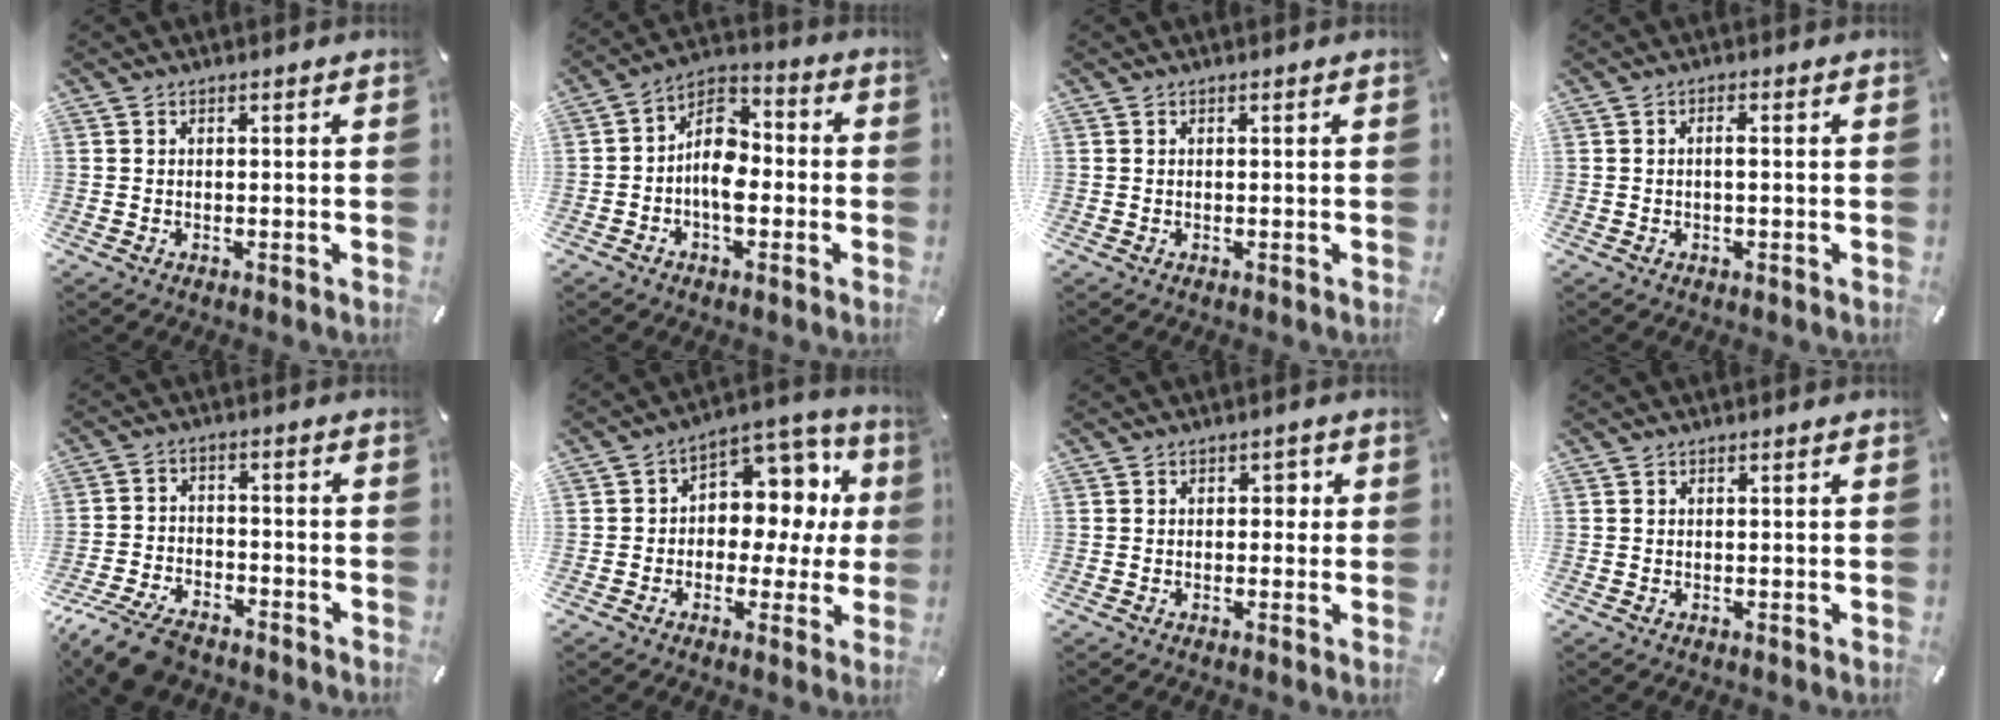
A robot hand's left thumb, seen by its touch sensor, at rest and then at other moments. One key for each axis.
{"total": 10.0, "fx": -2.2, "fy": 6.5, "fz": 7.2, "tx": -0.140, "ty": 0.010, "tz": -0.040}
{"total": 0.0}
{"total": 1.6, "fx": -0.2, "fy": 0.4, "fz": 1.6, "tx": -0.031, "ty": 0.001, "tz": -0.005}
{"total": 9.6, "fx": -7.6, "fy": 4.0, "fz": 4.3, "tx": -0.088, "ty": 0.038, "tz": -0.146}
{"total": 10.4, "fx": 1.7, "fy": 8.1, "fz": 6.2, "tx": -0.079, "ty": -0.019, "tz": 0.032}
{"total": 2.1, "fx": 0.1, "fy": 1.6, "fz": 1.3, "tx": -0.013, "ty": 0.004, "tz": -0.006}
{"total": 0.0}